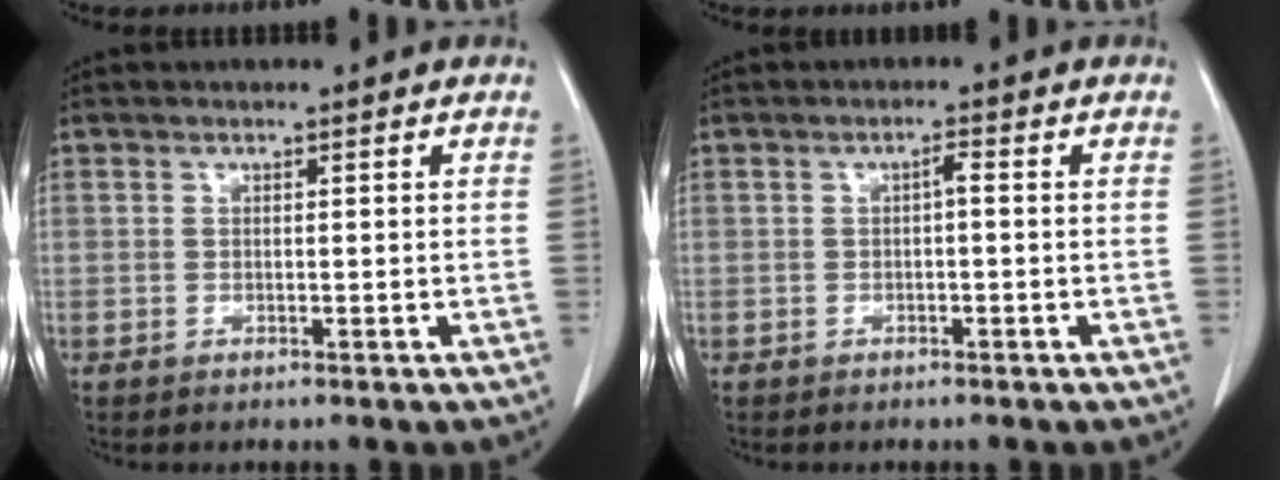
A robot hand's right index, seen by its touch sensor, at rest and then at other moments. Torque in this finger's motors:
{"motor_torque": [0.23, -0.17, 0.06, 0.04]}